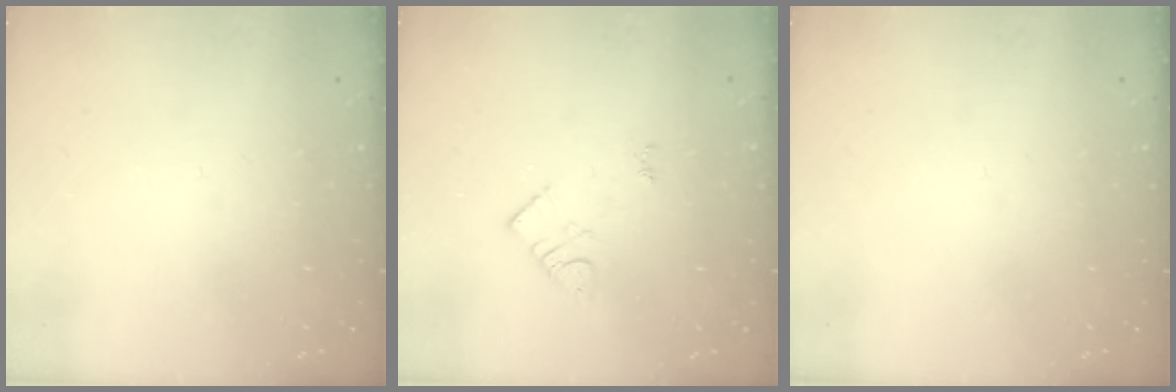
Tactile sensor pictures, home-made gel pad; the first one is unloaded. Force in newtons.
{"total": 4.5, "press": 4.5, "slide": 0.6}
{"total": 0.0}